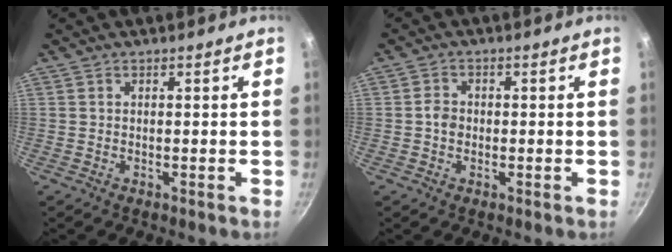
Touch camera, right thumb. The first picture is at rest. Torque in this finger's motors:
{"motor_torque": [-0.02, 0.17, 0.41, 0.25, -0.01]}